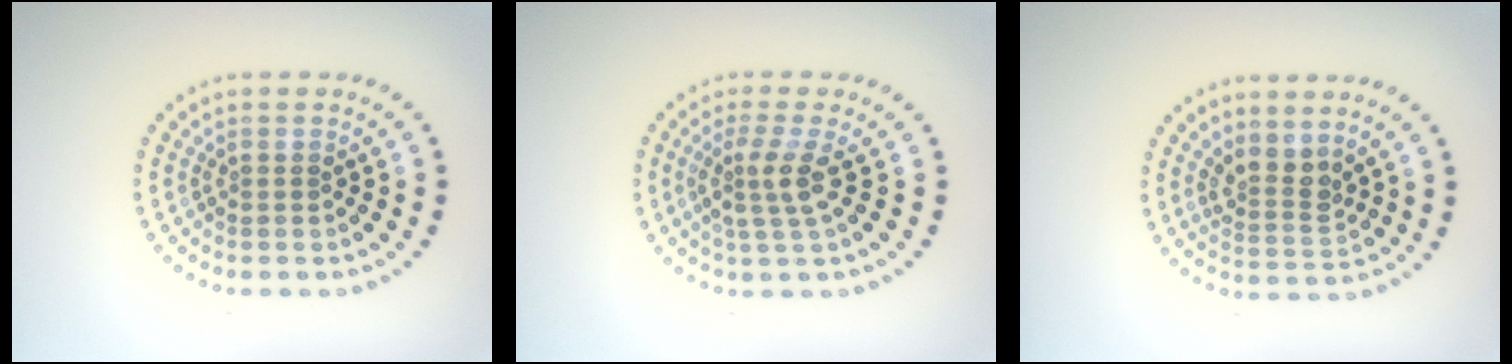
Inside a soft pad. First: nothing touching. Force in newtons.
{"total": 2.7, "press": 2.0, "slide": 1.8}
{"total": 2.5, "press": 1.9, "slide": 1.7}